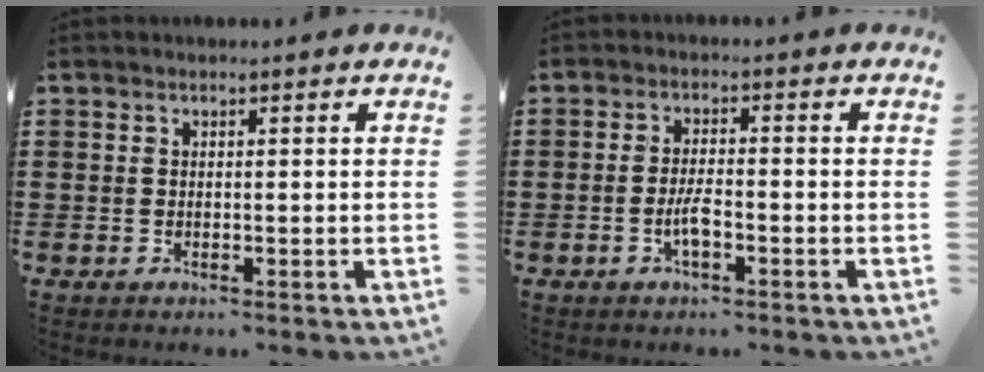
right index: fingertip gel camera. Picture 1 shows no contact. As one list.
[{"total": 3.6, "force": [-1.4, 0.9, 3.2], "torque": [-0.071, -0.003, -0.028]}]